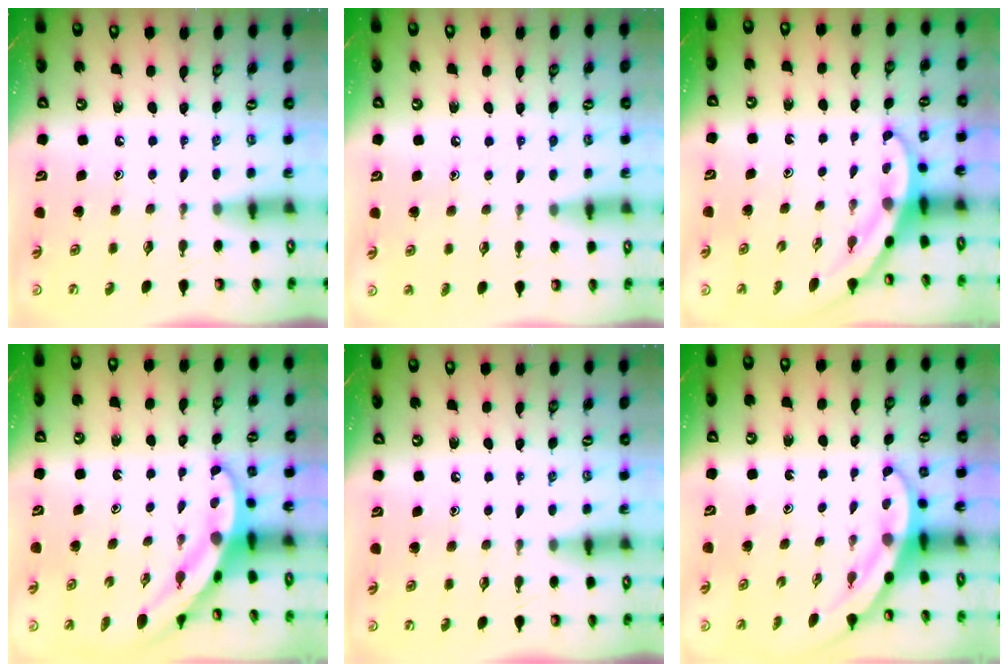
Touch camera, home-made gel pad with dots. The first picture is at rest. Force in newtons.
{"total": 4.3, "press": 4.3, "slide": 0.5}
{"total": 3.3, "press": 3.3, "slide": 0.2}
{"total": 5.1, "press": 5.1, "slide": 0.4}
{"total": 0.0}
{"total": 3.7, "press": 3.7, "slide": 0.2}